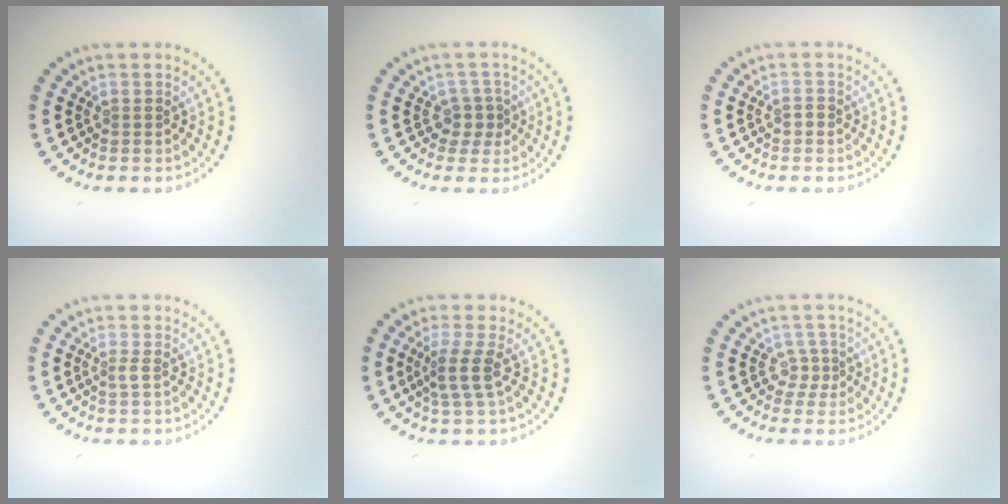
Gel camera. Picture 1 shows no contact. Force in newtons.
{"total": 1.8, "press": 1.5, "slide": 1.1}
{"total": 0.8, "press": 0.8, "slide": 0.1}
{"total": 0.9, "press": 0.6, "slide": 0.7}
{"total": 2.5, "press": 1.9, "slide": 1.7}
{"total": 1.6, "press": 1.0, "slide": 1.2}